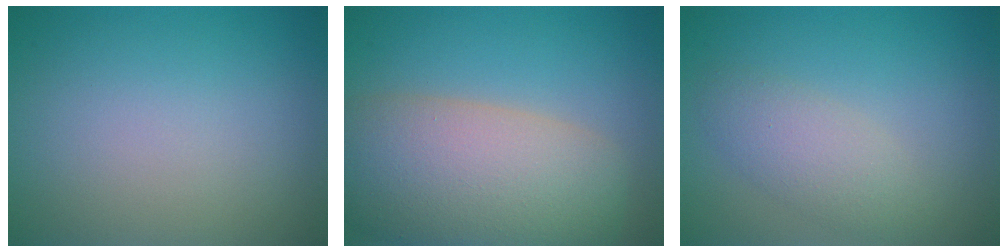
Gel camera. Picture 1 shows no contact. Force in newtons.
{"total": 10.6, "press": 10.6, "slide": 0.8}
{"total": 2.9, "press": 2.9, "slide": 0.0}